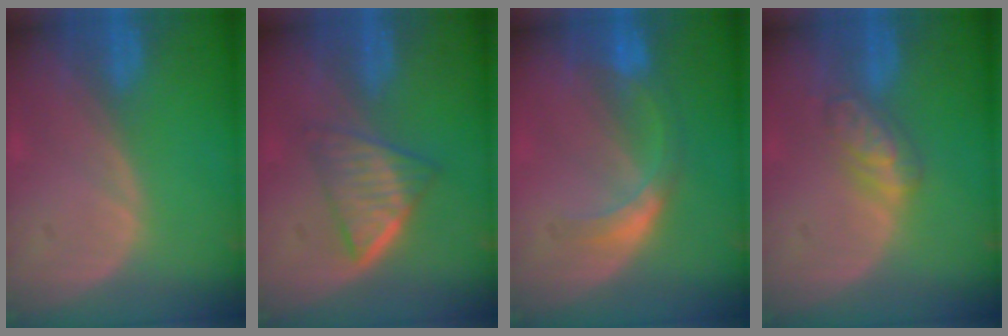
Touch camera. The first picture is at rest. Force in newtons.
{"total": 6.6, "press": 5.5, "slide": 3.6}
{"total": 5.6, "press": 4.9, "slide": 2.7}
{"total": 4.5, "press": 4.5, "slide": 0.7}